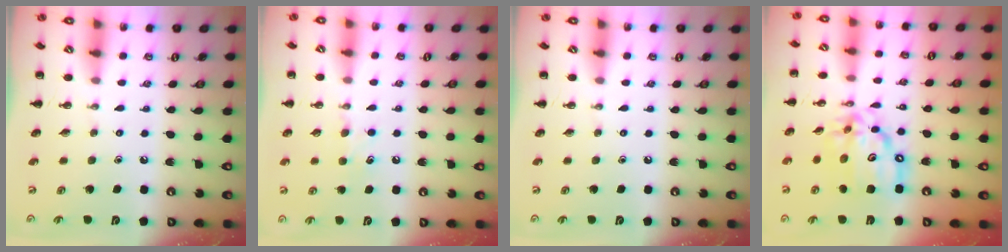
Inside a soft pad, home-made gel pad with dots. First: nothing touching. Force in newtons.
{"total": 5.5, "press": 5.2, "slide": 1.7}
{"total": 0.0}
{"total": 14.3, "press": 13.8, "slide": 3.9}